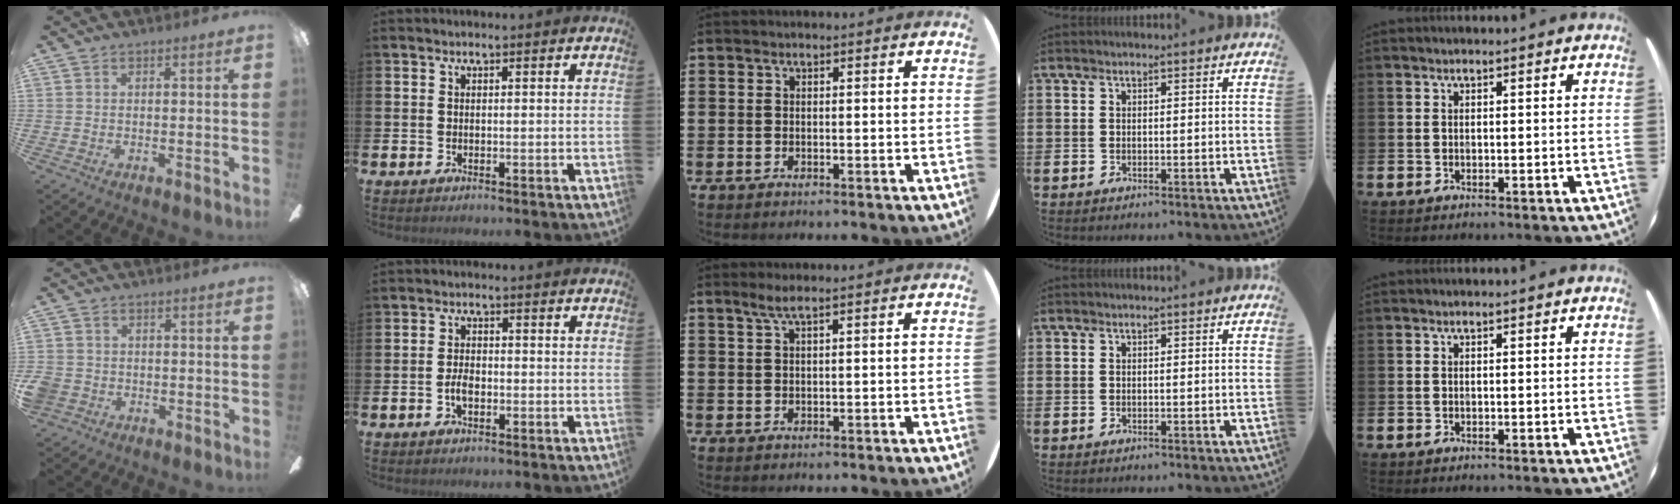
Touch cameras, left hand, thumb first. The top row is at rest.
{"thumb": {"total": 3.2, "force": [-1.3, 2.7, 0.9], "torque": [-0.020, 0.008, -0.026]}, "index": {"total": 2.5, "force": [-0.7, 1.3, 2.0], "torque": [-0.035, 0.002, -0.013]}, "middle": {"total": 1.9, "force": [1.2, 0.0, 1.5], "torque": [-0.032, 0.001, 0.020]}}